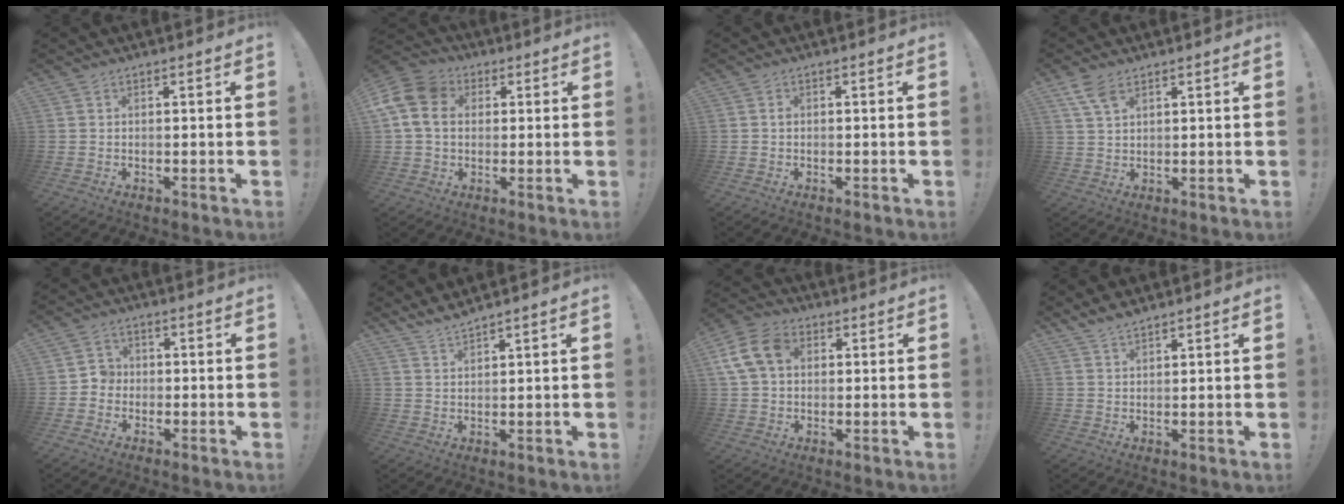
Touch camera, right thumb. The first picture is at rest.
{"total": 13.4, "force": [3.0, 10.5, 7.8], "torque": [-0.150, 0.003, 0.061]}
{"total": 0.5, "force": [0.0, 0.5, 0.3], "torque": [-0.010, 0.005, 0.000]}
{"total": 5.4, "force": [3.3, 2.4, 3.5], "torque": [-0.069, -0.010, 0.064]}
{"total": 3.8, "force": [-1.3, 3.4, 1.1], "torque": [-0.018, 0.013, -0.023]}
{"total": 3.3, "force": [3.0, -0.5, 1.3], "torque": [-0.037, -0.016, 0.056]}
{"total": 12.4, "force": [3.5, 9.1, 7.7], "torque": [-0.147, 0.000, 0.069]}
{"total": 3.6, "force": [3.2, 0.9, 1.4], "torque": [-0.030, -0.015, 0.059]}